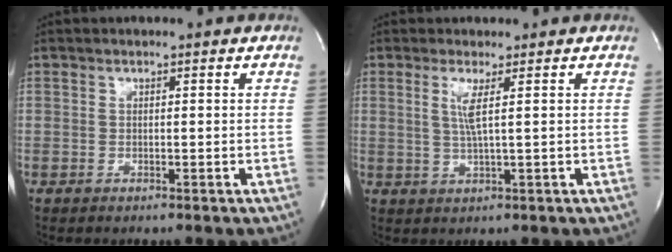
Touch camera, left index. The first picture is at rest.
{"total": 2.6, "force": [0.7, -0.3, 2.5], "torque": [-0.057, -0.010, 0.015]}